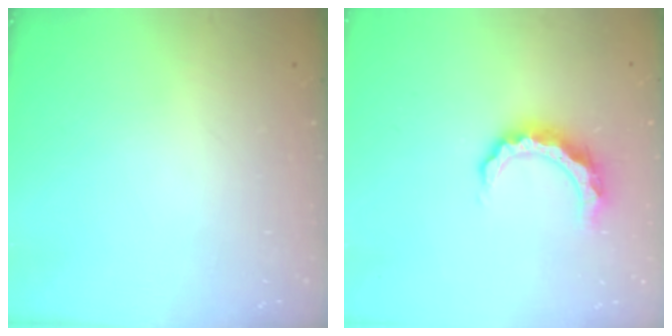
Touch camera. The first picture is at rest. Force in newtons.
{"total": 8.3, "press": 8.3, "slide": 0.6}